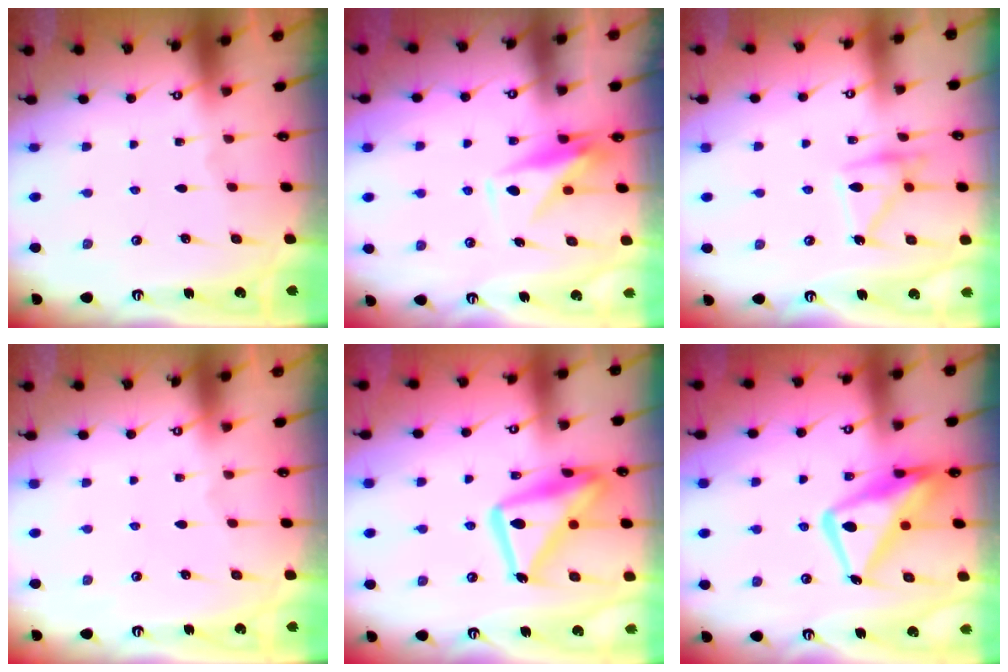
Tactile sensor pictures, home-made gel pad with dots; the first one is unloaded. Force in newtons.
{"total": 8.9, "press": 8.9, "slide": 0.3}
{"total": 15.3, "press": 15.3, "slide": 0.8}
{"total": 4.0, "press": 4.0, "slide": 0.1}
{"total": 19.0, "press": 18.9, "slide": 1.4}
{"total": 16.8, "press": 16.8, "slide": 1.7}